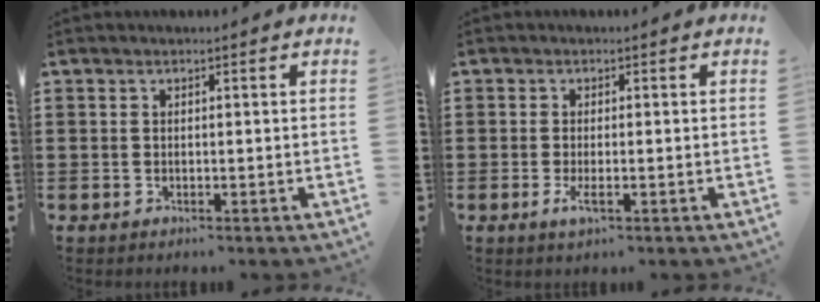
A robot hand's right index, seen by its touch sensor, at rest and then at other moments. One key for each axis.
{"total": 2.2, "fx": -0.8, "fy": 0.5, "fz": 2.0, "tx": -0.048, "ty": -0.009, "tz": -0.019}